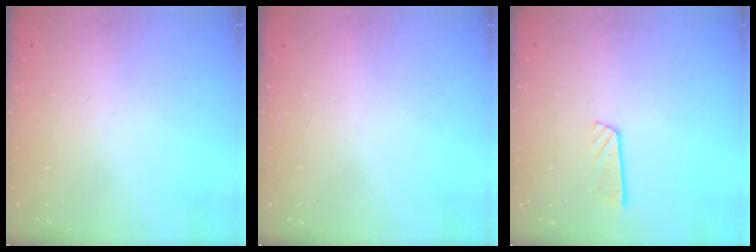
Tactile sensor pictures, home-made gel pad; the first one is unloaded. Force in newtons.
{"total": 0.0}
{"total": 4.3, "press": 4.3, "slide": 0.2}